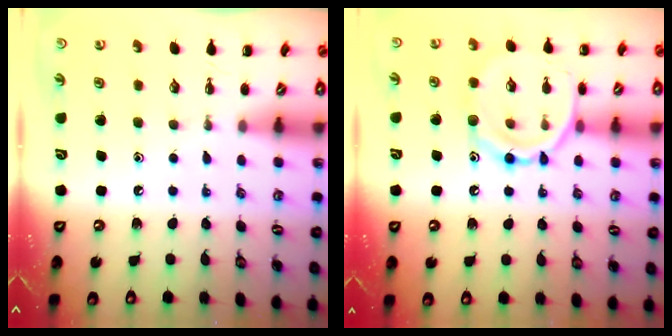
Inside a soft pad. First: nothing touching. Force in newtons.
{"total": 12.8, "press": 12.8, "slide": 0.5}